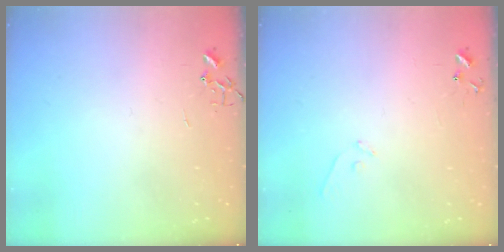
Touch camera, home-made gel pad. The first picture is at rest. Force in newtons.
{"total": 5.3, "press": 5.3, "slide": 0.4}